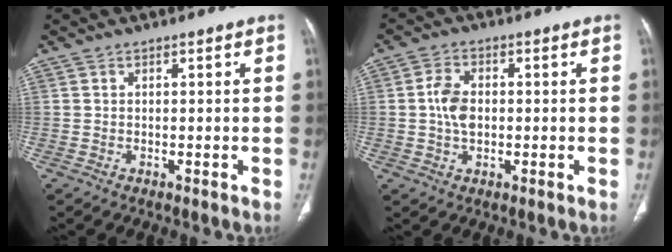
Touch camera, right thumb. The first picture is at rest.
{"total": 5.4, "force": [0.0, 3.5, 4.1], "torque": [-0.080, 0.006, -0.002]}